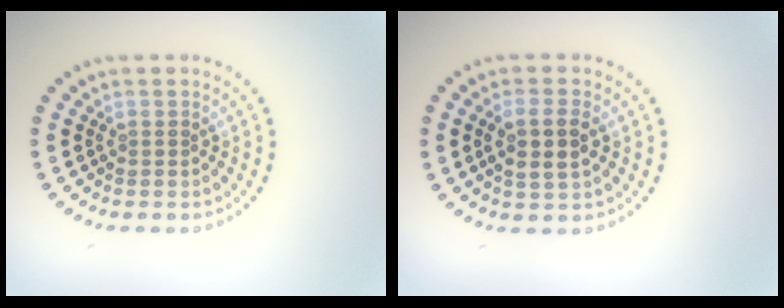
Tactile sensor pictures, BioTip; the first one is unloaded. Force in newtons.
{"total": 2.8, "press": 2.7, "slide": 0.8}